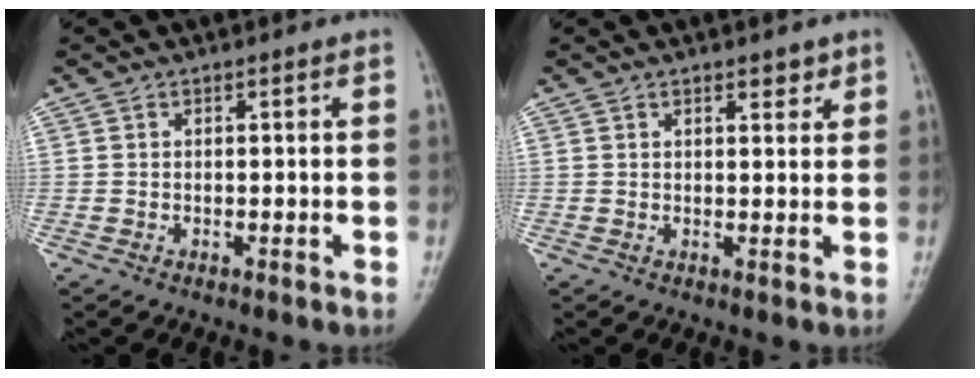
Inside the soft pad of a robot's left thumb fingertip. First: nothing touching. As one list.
[{"total": 2.1, "force": [1.4, 0.9, 1.2], "torque": [-0.005, -0.006, 0.019]}]